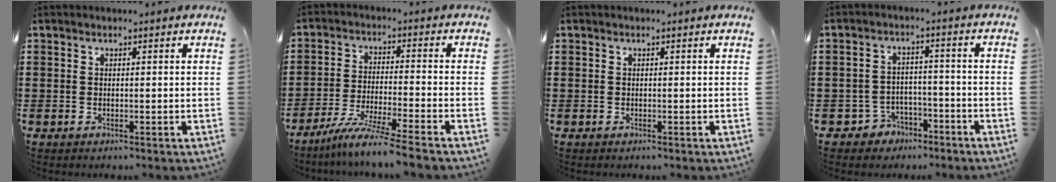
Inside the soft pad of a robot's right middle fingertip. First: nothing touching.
{"total": 7.5, "force": [-6.5, -0.9, 3.6], "torque": [-0.073, -0.023, -0.123]}
{"total": 0.0}
{"total": 3.9, "force": [-3.4, 1.9, 0.2], "torque": [-0.023, 0.004, -0.073]}